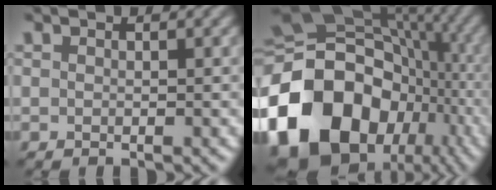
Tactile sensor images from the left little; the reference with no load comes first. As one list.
[{"total": 20.5, "force": [-6.4, 15.2, 12.2], "torque": [-0.272, -0.002, -0.117]}]